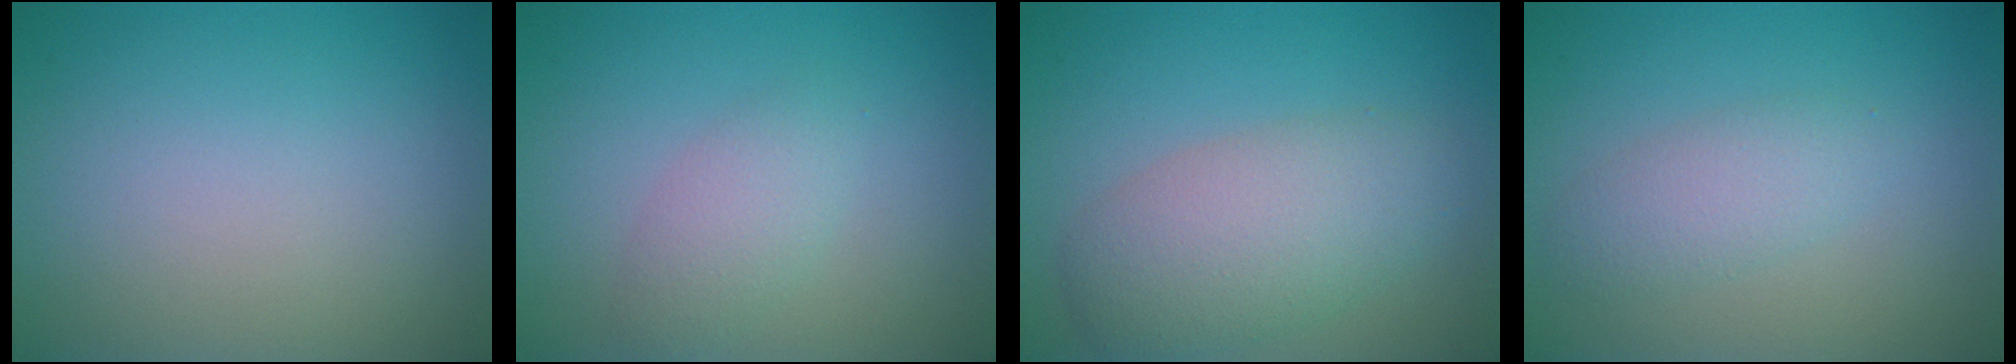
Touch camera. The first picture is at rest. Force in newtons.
{"total": 2.2, "press": 2.2, "slide": 0.0}
{"total": 5.5, "press": 5.5, "slide": 0.1}
{"total": 2.4, "press": 2.4, "slide": 0.1}